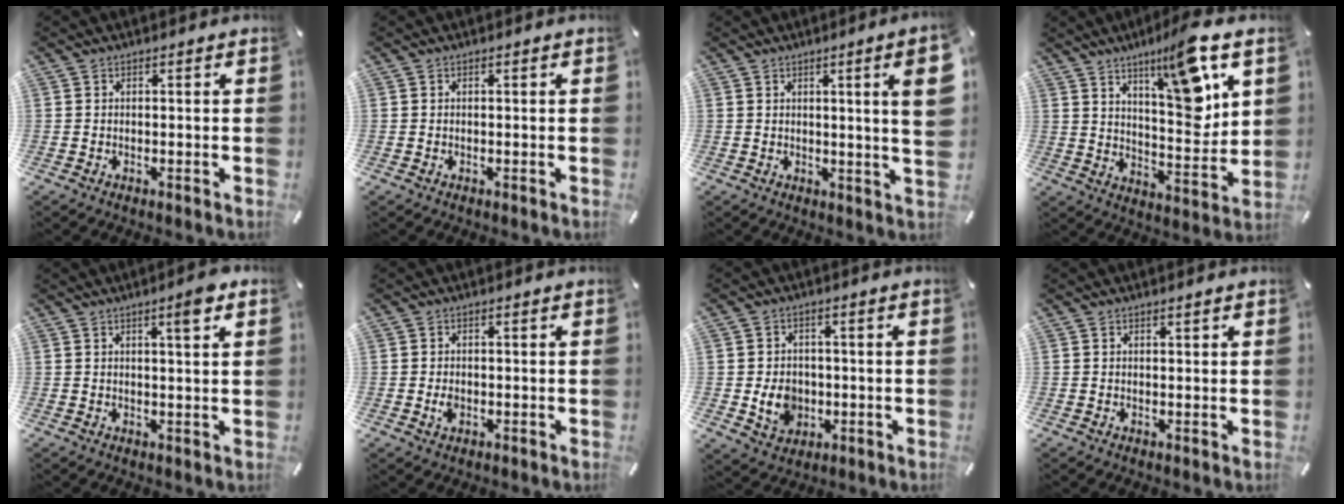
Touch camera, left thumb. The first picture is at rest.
{"total": 0.0}
{"total": 8.6, "force": [2.5, 0.1, 8.2], "torque": [-0.126, -0.010, 0.037]}
{"total": 15.4, "force": [9.0, 3.9, 11.8], "torque": [-0.168, -0.061, 0.141]}
{"total": 4.8, "force": [2.6, 0.5, 4.0], "torque": [-0.058, -0.006, 0.036]}
{"total": 1.8, "force": [-0.3, 1.3, 1.2], "torque": [-0.031, 0.000, -0.008]}
{"total": 7.2, "force": [-1.1, 6.2, 3.5], "torque": [-0.068, 0.005, -0.020]}
{"total": 0.9, "force": [0.6, 0.3, 0.6], "torque": [-0.012, 0.001, 0.010]}